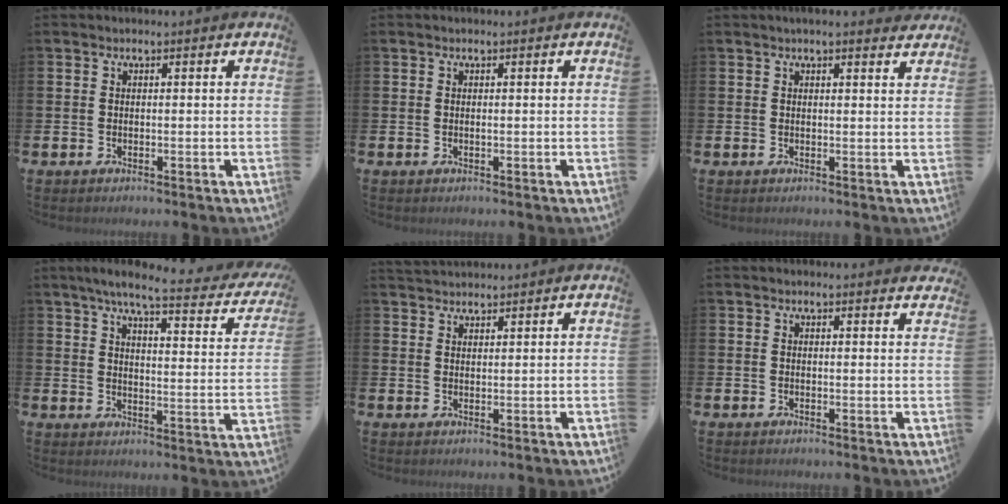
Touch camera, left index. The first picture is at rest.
{"total": 0.0}
{"total": 1.9, "force": [1.9, 0.2, 0.4], "torque": [0.000, -0.008, 0.031]}
{"total": 6.6, "force": [5.3, 0.8, 3.8], "torque": [-0.082, -0.032, 0.082]}
{"total": 2.3, "force": [2.2, 0.4, 0.0], "torque": [0.004, -0.011, 0.040]}
{"total": 0.9, "force": [0.9, 0.0, 0.1], "torque": [-0.002, -0.001, 0.017]}